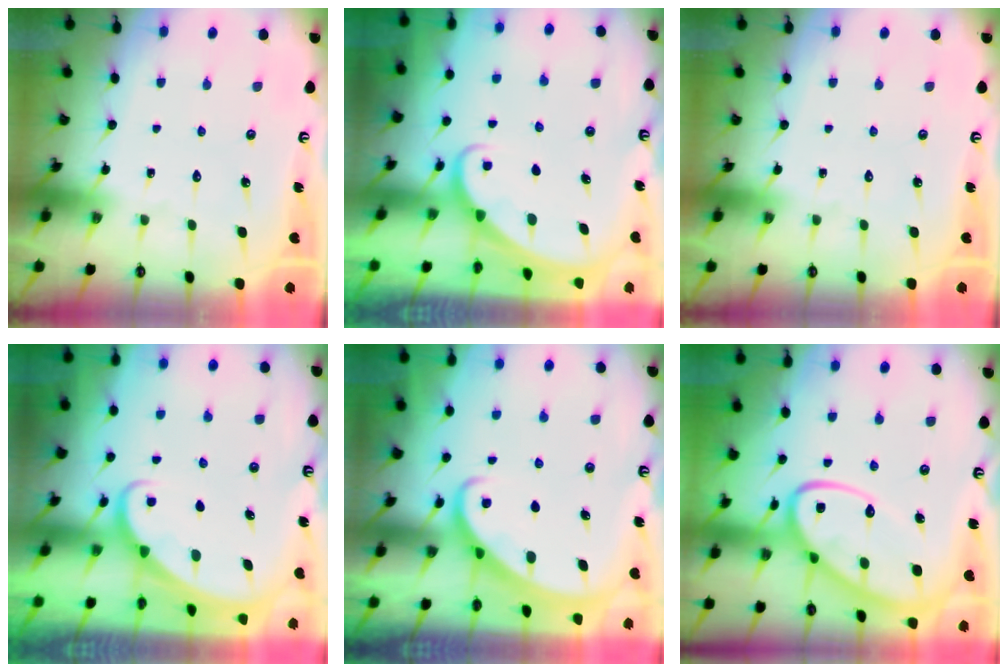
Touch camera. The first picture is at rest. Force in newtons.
{"total": 1.8, "press": 1.7, "slide": 0.1}
{"total": 0.0}
{"total": 1.8, "press": 1.7, "slide": 0.1}
{"total": 2.3, "press": 2.3, "slide": 0.2}
{"total": 14.3, "press": 14.3, "slide": 1.3}